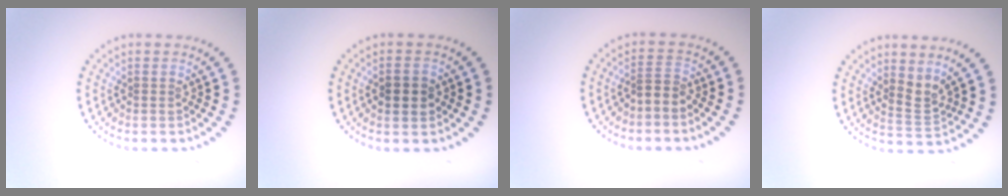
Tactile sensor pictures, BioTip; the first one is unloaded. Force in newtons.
{"total": 2.7, "press": 2.7, "slide": 0.1}
{"total": 1.6, "press": 1.2, "slide": 1.1}
{"total": 2.2, "press": 1.5, "slide": 1.6}